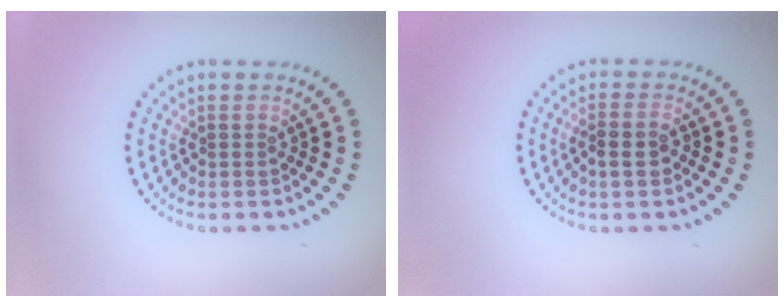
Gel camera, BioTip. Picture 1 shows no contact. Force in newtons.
{"total": 2.2, "press": 2.1, "slide": 0.6}